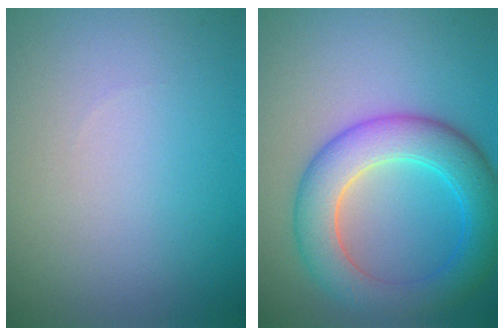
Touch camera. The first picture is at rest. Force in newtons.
{"total": 6.7, "press": 6.7, "slide": 0.3}